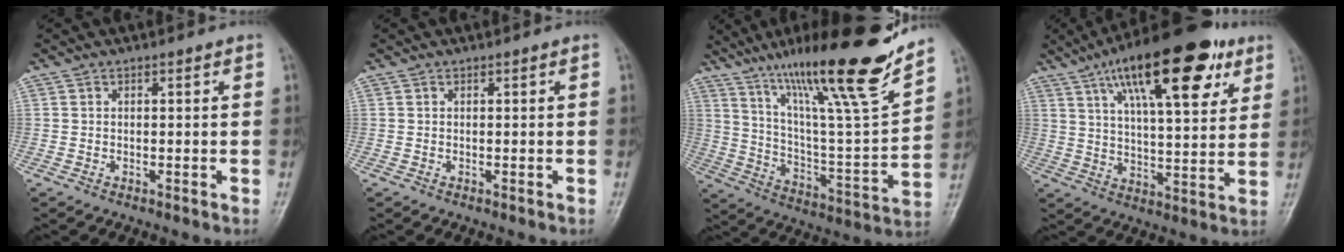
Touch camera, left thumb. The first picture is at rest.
{"total": 0.0}
{"total": 25.1, "force": [18.1, 2.1, 17.2], "torque": [-0.249, -0.074, 0.306]}
{"total": 23.0, "force": [11.9, 8.0, 18.0], "torque": [-0.258, -0.021, 0.187]}